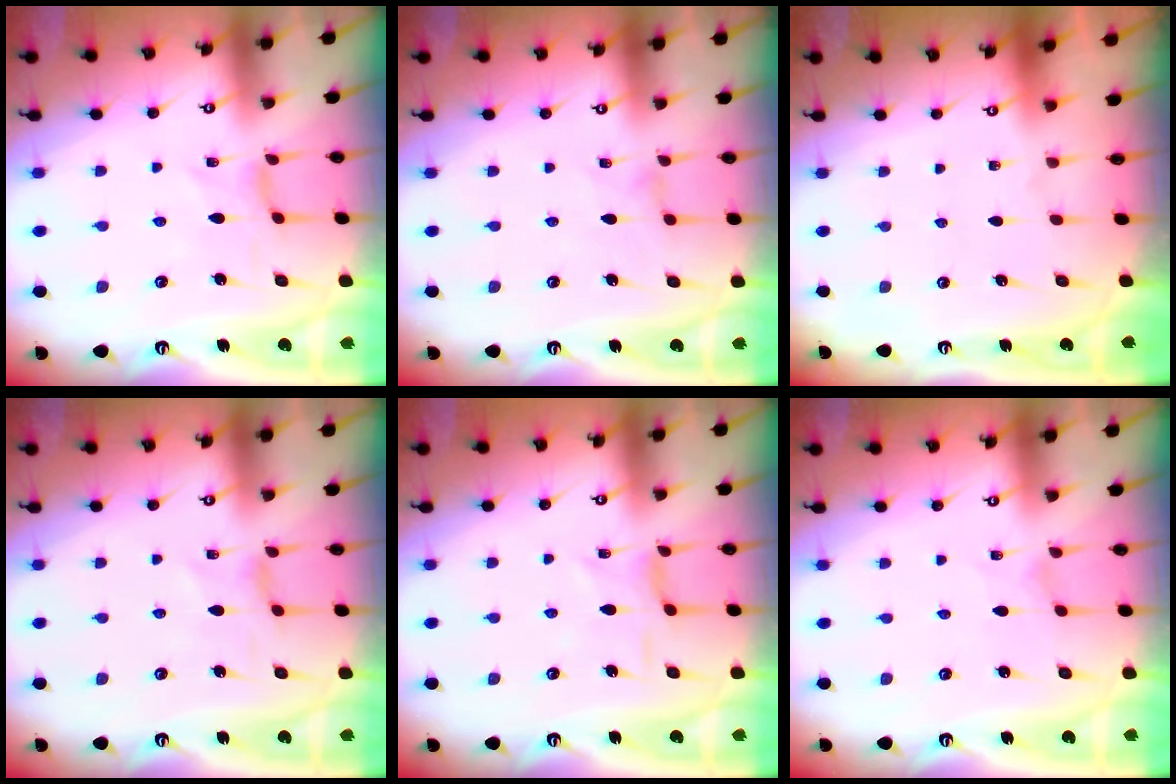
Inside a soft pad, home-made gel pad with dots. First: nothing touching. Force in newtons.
{"total": 0.0}
{"total": 0.0}
{"total": 2.3, "press": 2.3, "slide": 0.4}
{"total": 2.5, "press": 2.5, "slide": 0.4}
{"total": 0.0}